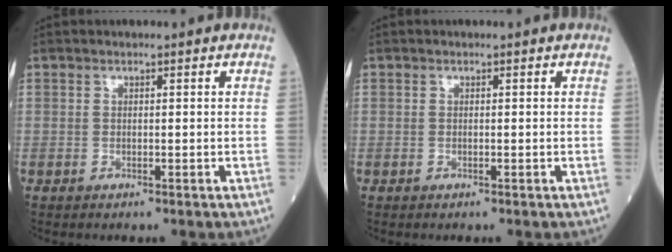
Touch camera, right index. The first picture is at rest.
{"total": 0.0}